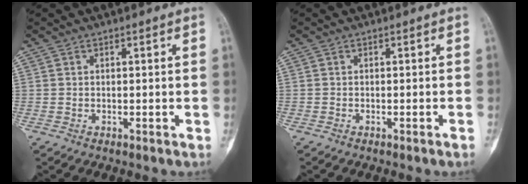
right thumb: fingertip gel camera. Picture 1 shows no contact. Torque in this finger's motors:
{"motor_torque": [-0.46, -0.19, -0.08, 0.05, -0.08]}